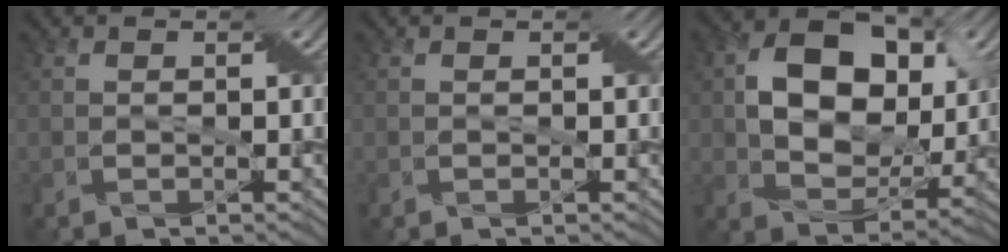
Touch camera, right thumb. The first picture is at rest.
{"total": 0.0}
{"total": 11.2, "force": [2.5, 7.8, 7.6], "torque": [-0.145, 0.007, 0.037]}